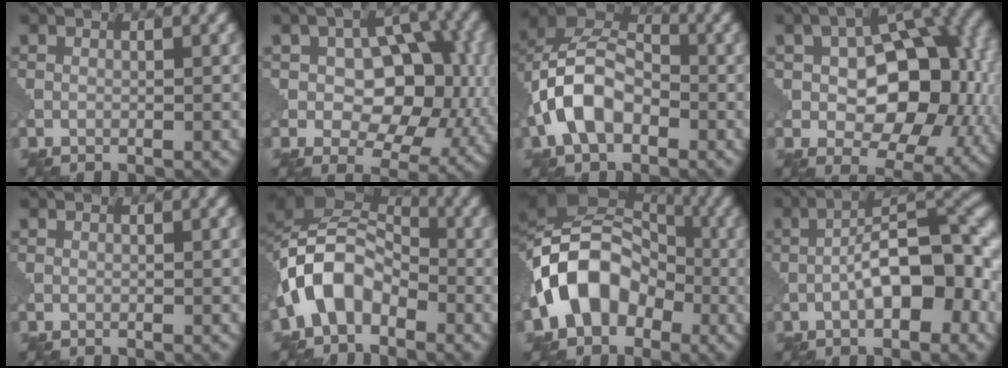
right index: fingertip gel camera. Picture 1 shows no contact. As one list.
[{"total": 11.0, "force": [0.9, 6.8, 8.6], "torque": [-0.116, 0.004, 0.008]}, {"total": 7.9, "force": [-2.2, 5.0, 5.7], "torque": [-0.110, 0.019, -0.055]}, {"total": 13.1, "force": [0.9, 8.1, 10.3], "torque": [-0.129, 0.005, 0.015]}, {"total": 0.0}, {"total": 7.2, "force": [-2.9, 4.7, 4.6], "torque": [-0.083, 0.015, -0.072]}, {"total": 9.7, "force": [-2.8, 7.2, 5.8], "torque": [-0.092, 0.010, -0.069]}, {"total": 9.0, "force": [-2.2, 3.3, 8.1], "torque": [-0.120, 0.019, -0.038]}]